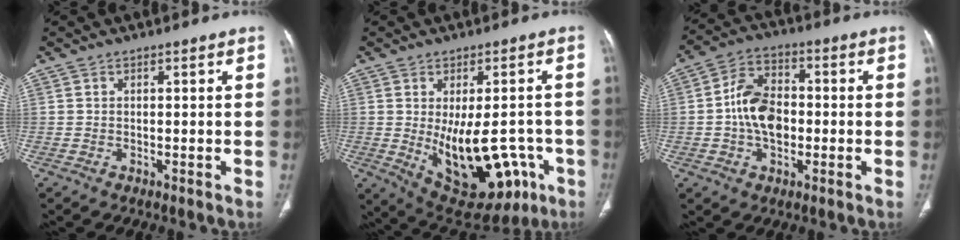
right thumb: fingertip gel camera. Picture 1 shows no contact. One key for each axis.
{"total": 18.4, "fx": -4.7, "fy": 9.6, "fz": 15.0, "tx": -0.190, "ty": -0.003, "tz": -0.035}
{"total": 10.2, "fx": -1.0, "fy": 6.8, "fz": 7.5, "tx": -0.116, "ty": 0.021, "tz": -0.027}